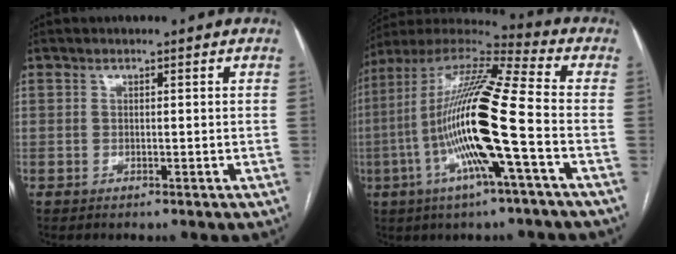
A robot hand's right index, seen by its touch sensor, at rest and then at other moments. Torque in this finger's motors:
{"motor_torque": [2.14, 0.00, 1.05, 0.21]}